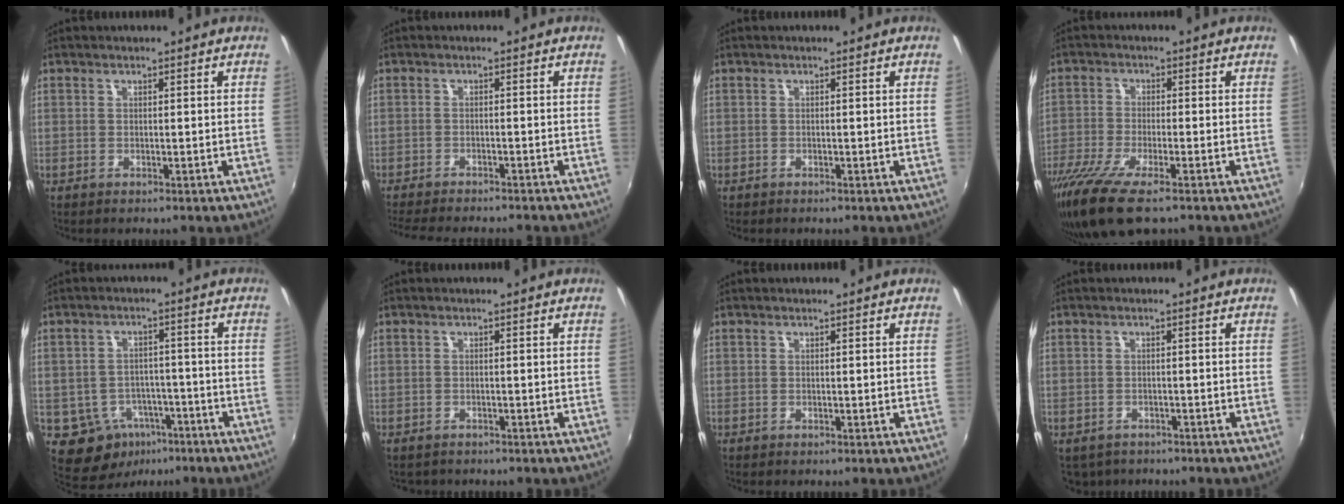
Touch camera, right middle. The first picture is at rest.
{"total": 10.3, "force": [-9.2, 1.7, 4.3], "torque": [-0.101, -0.022, -0.142]}
{"total": 0.0}
{"total": 12.3, "force": [-8.5, 3.0, 8.3], "torque": [-0.191, -0.051, -0.162]}
{"total": 9.0, "force": [-4.7, 7.1, 2.9], "torque": [-0.066, 0.012, -0.049]}
{"total": 1.2, "force": [-1.0, 0.6, 0.1], "torque": [-0.008, -0.004, -0.015]}
{"total": 0.0}
{"total": 4.0, "force": [-3.0, 2.4, 1.3], "torque": [-0.032, -0.016, -0.039]}